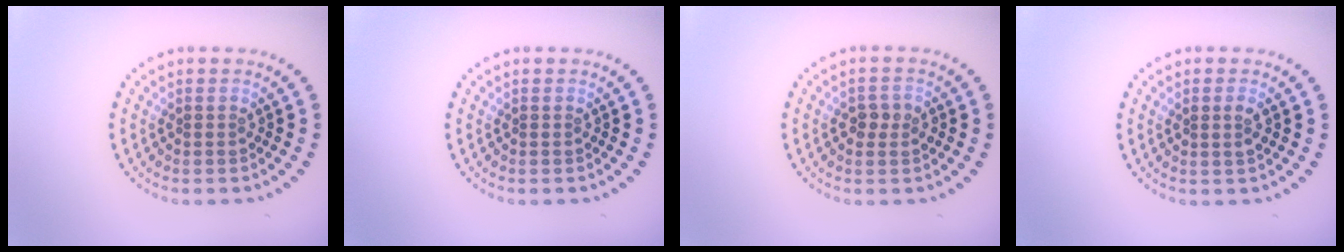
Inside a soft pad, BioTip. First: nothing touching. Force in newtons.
{"total": 0.0}
{"total": 1.7, "press": 1.7, "slide": 0.1}
{"total": 1.2, "press": 1.2, "slide": 0.1}